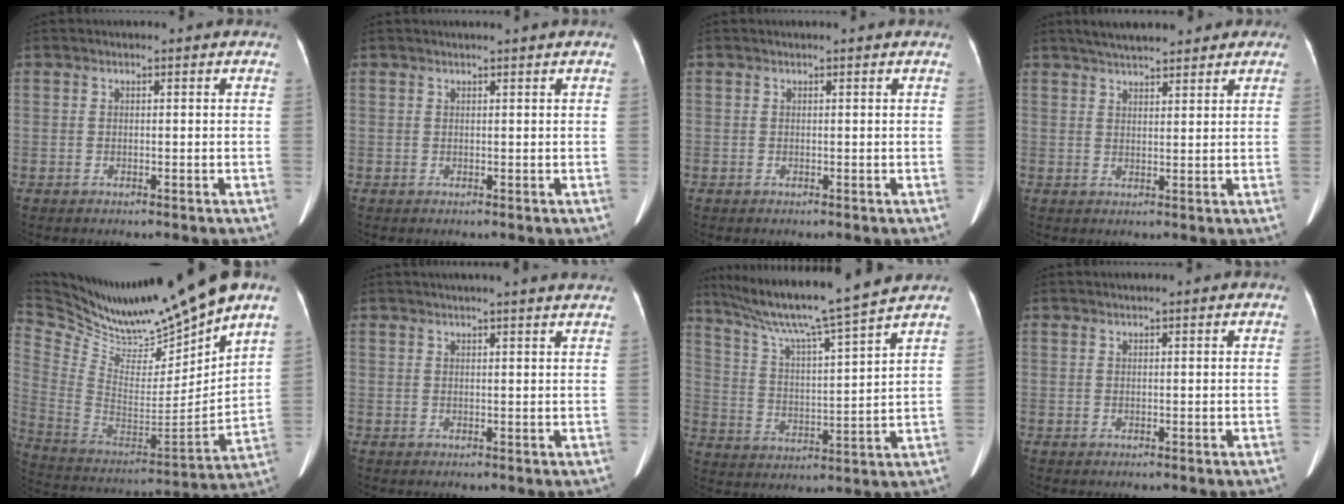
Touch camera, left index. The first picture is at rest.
{"total": 1.8, "force": [1.5, -0.5, 0.7], "torque": [-0.009, 0.007, 0.022]}
{"total": 1.2, "force": [1.1, 0.2, 0.3], "torque": [-0.007, 0.020, 0.011]}
{"total": 8.7, "force": [7.3, 2.6, 4.0], "torque": [-0.054, 0.024, 0.109]}
{"total": 19.2, "force": [17.6, 0.3, 7.9], "torque": [-0.167, -0.053, 0.318]}
{"total": 9.8, "force": [8.7, -0.4, 4.4], "torque": [-0.065, 0.021, 0.092]}
{"total": 16.0, "force": [13.5, -2.1, 8.5], "torque": [-0.152, -0.005, 0.222]}
{"total": 1.2, "force": [1.0, -0.3, 0.5], "torque": [-0.010, 0.012, 0.025]}